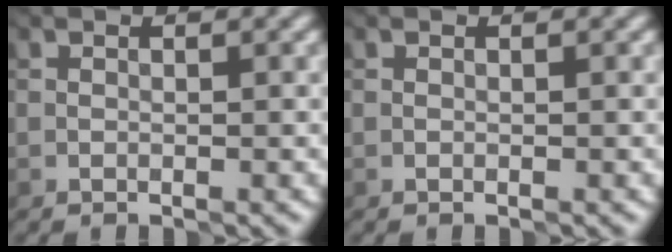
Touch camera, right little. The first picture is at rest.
{"total": 0.0}